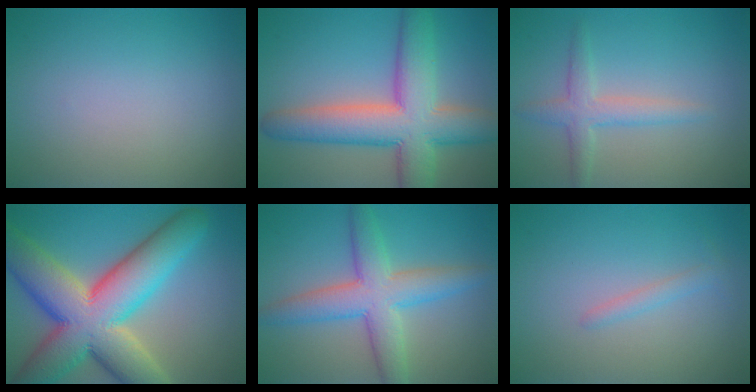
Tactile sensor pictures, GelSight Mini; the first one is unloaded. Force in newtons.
{"total": 10.0, "press": 10.0, "slide": 0.5}
{"total": 2.7, "press": 2.7, "slide": 0.0}
{"total": 14.3, "press": 14.3, "slide": 0.8}
{"total": 6.3, "press": 6.3, "slide": 0.4}
{"total": 1.1, "press": 1.1, "slide": 0.1}